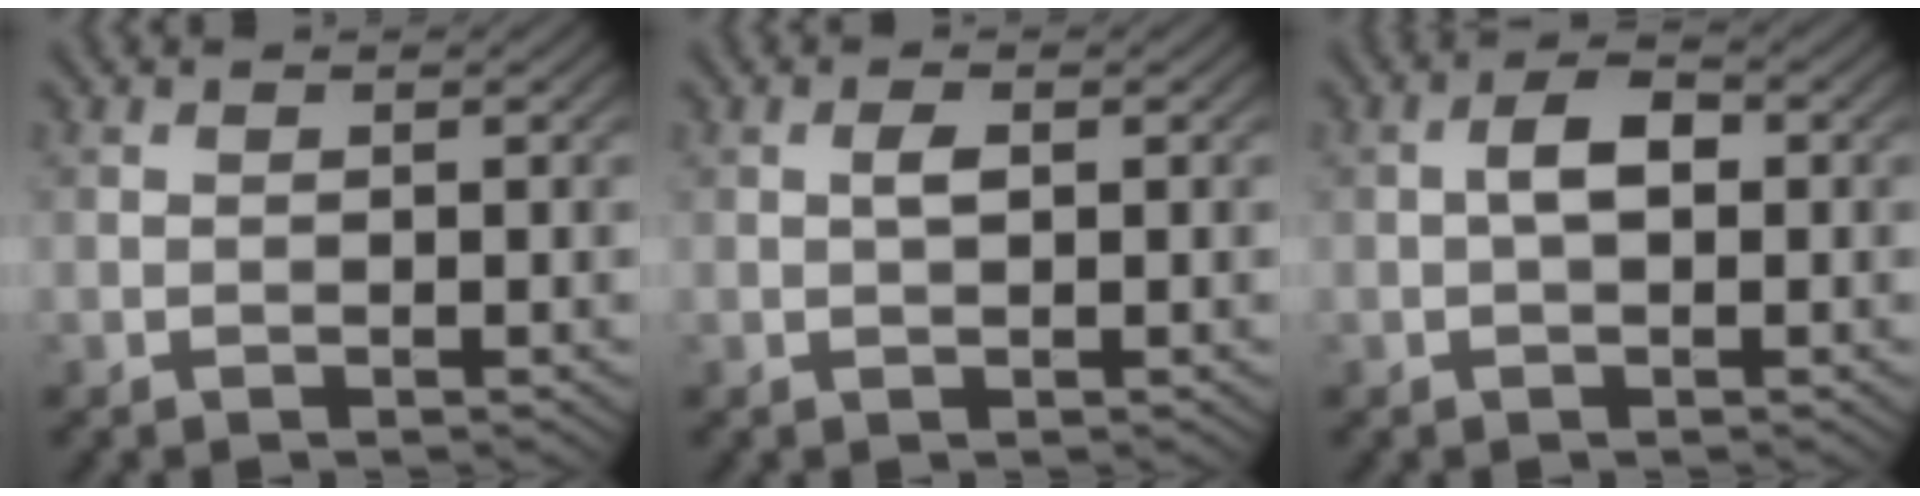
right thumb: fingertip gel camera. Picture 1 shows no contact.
{"total": 1.4, "force": [0.2, 0.5, 1.3], "torque": [-0.027, 0.003, 0.002]}
{"total": 3.1, "force": [0.0, 1.6, 2.7], "torque": [-0.047, 0.009, -0.005]}